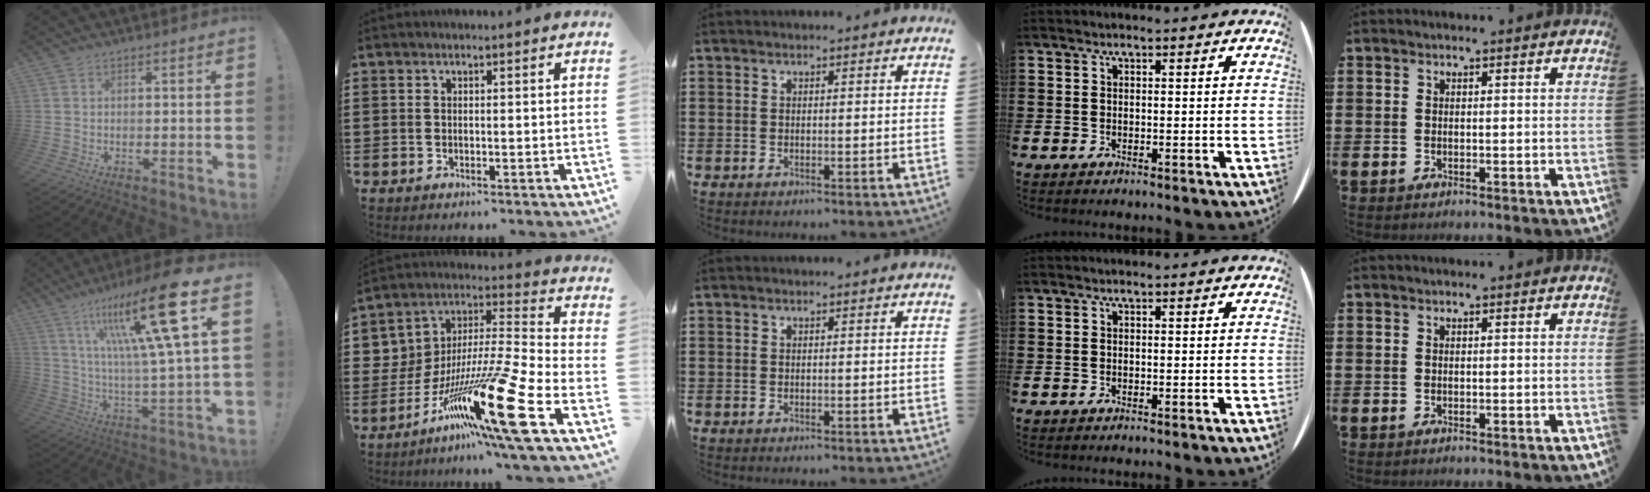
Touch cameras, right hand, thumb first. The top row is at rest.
{"thumb": {"total": 23.0, "force": [9.7, 2.8, 20.7], "torque": [-0.353, -0.050, 0.139]}, "index": {"total": 19.1, "force": [-9.6, 1.8, 16.4], "torque": [-0.322, 0.003, -0.162]}}